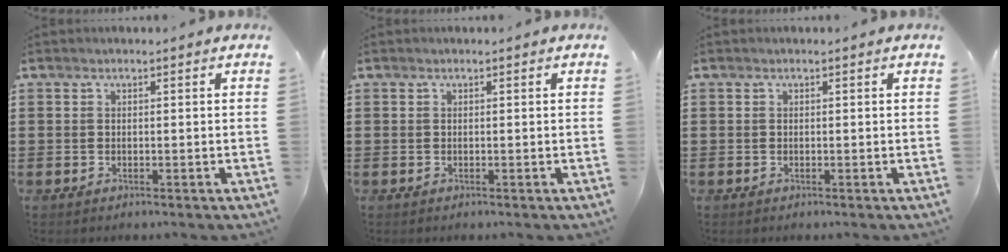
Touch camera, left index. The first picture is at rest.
{"total": 0.0}
{"total": 0.0}